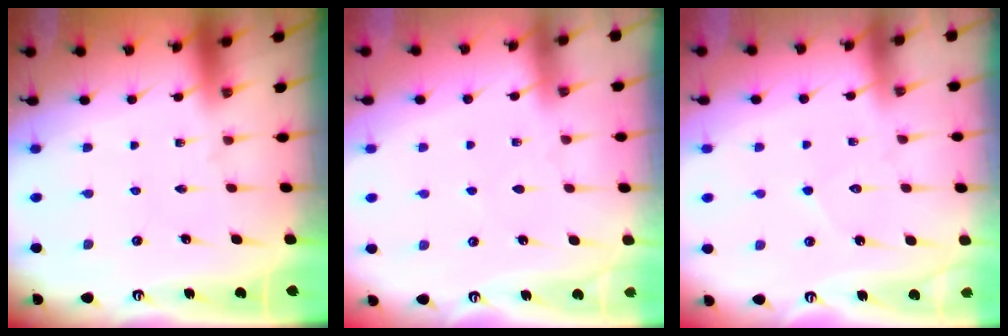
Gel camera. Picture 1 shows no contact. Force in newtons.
{"total": 3.9, "press": 3.9, "slide": 0.4}
{"total": 5.8, "press": 5.8, "slide": 0.5}